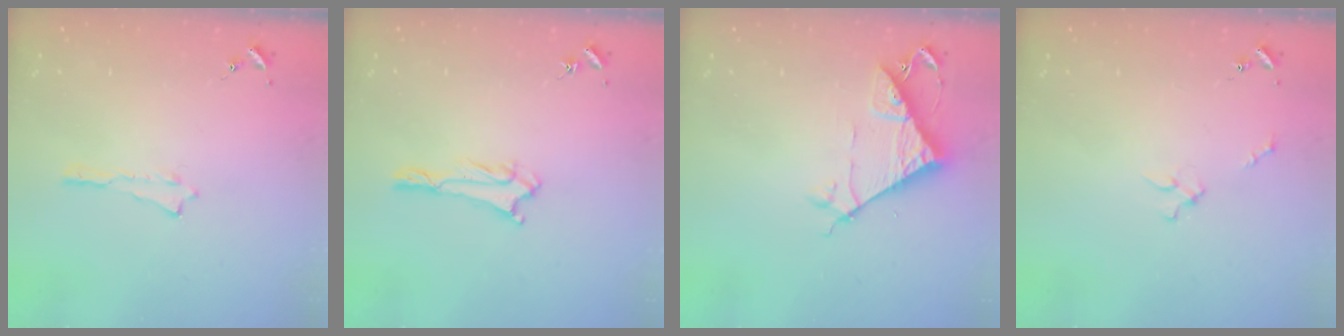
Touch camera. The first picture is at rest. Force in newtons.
{"total": 1.7, "press": 1.7, "slide": 0.2}
{"total": 7.0, "press": 7.0, "slide": 0.7}
{"total": 2.3, "press": 2.2, "slide": 0.3}